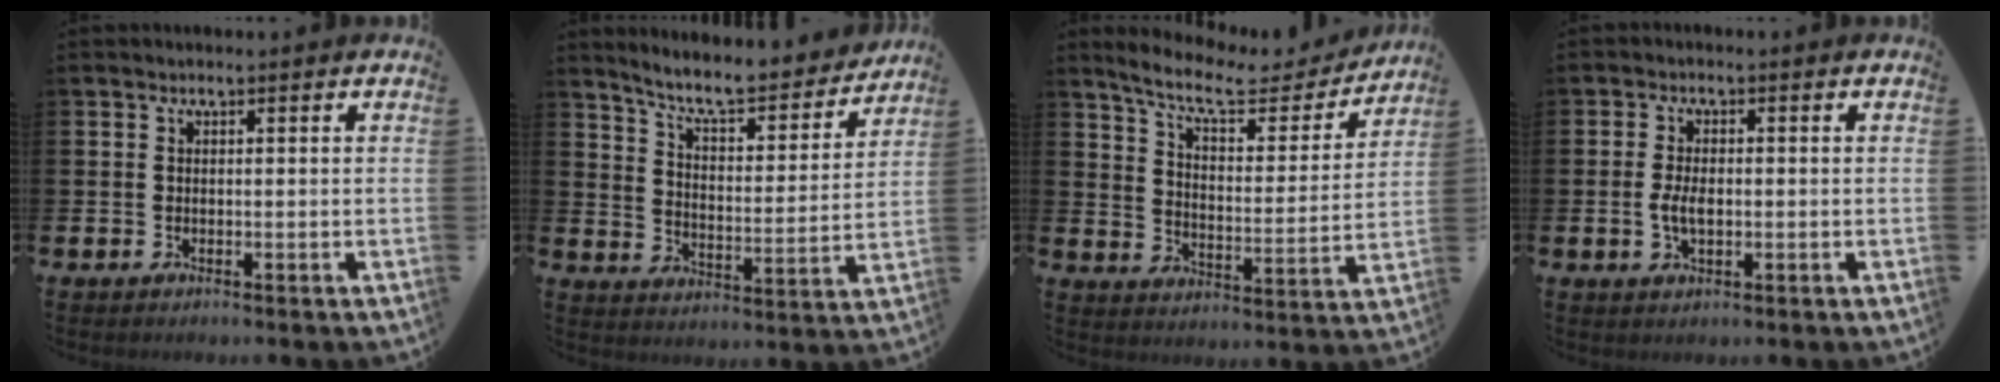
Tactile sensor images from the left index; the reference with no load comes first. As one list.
[{"total": 8.2, "force": [7.6, 1.3, 2.7], "torque": [-0.083, -0.056, 0.131]}, {"total": 9.4, "force": [8.2, 2.3, 4.0], "torque": [-0.104, -0.051, 0.139]}, {"total": 3.2, "force": [-0.3, 1.6, 2.7], "torque": [-0.039, 0.001, -0.009]}]